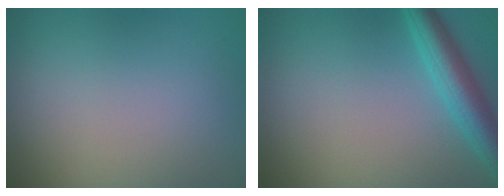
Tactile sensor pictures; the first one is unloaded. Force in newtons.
{"total": 4.3, "press": 4.3, "slide": 0.2}